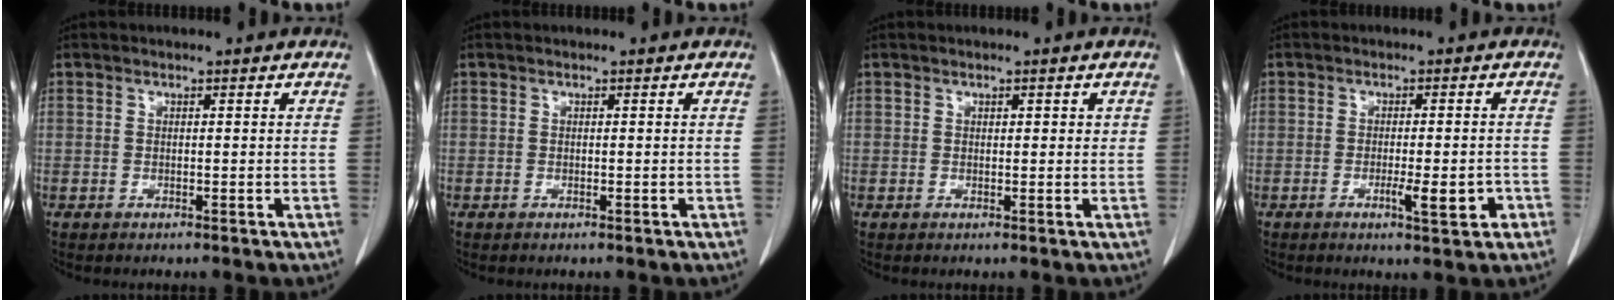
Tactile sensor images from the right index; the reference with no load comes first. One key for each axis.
{"total": 0.0}
{"total": 1.2, "fx": 0.5, "fy": 0.7, "fz": 0.9, "tx": -0.008, "ty": 0.001, "tz": 0.007}
{"total": 4.6, "fx": -1.8, "fy": 0.7, "fz": 4.2, "tx": -0.059, "ty": -0.001, "tz": -0.020}